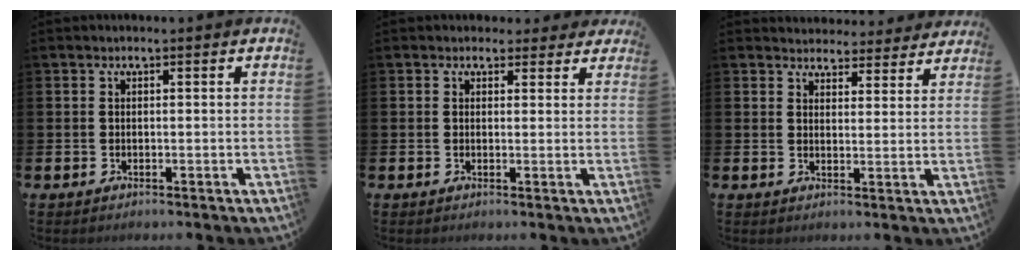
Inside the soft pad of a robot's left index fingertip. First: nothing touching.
{"total": 2.1, "force": [1.7, 1.3, 0.0], "torque": [0.012, -0.004, 0.026]}
{"total": 4.0, "force": [3.8, 1.2, -0.2], "torque": [0.001, -0.028, 0.067]}